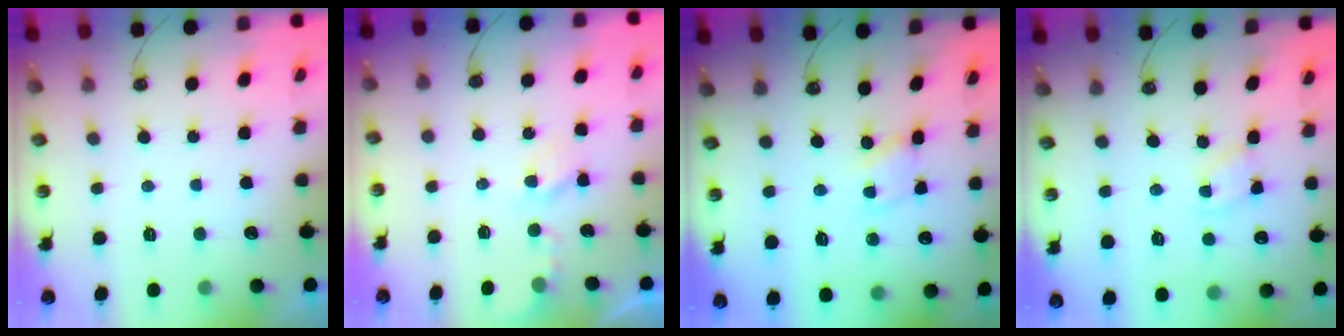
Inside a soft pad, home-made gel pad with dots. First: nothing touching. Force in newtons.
{"total": 2.7, "press": 2.7, "slide": 0.5}
{"total": 1.1, "press": 1.1, "slide": 0.2}
{"total": 2.1, "press": 2.1, "slide": 0.3}